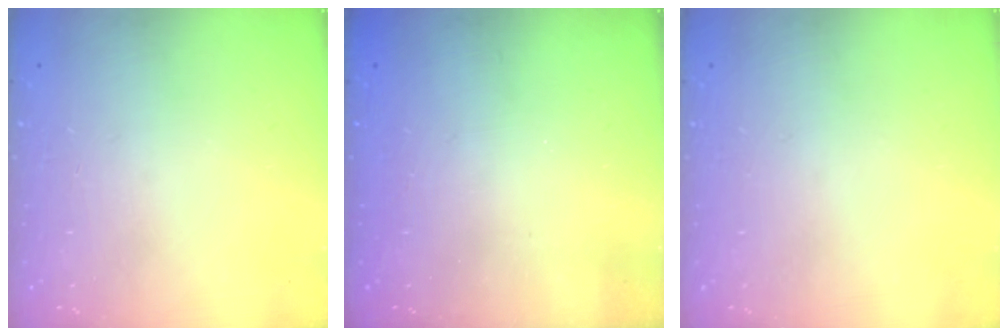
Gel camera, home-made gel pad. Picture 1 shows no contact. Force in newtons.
{"total": 2.6, "press": 2.5, "slide": 0.8}
{"total": 0.0}